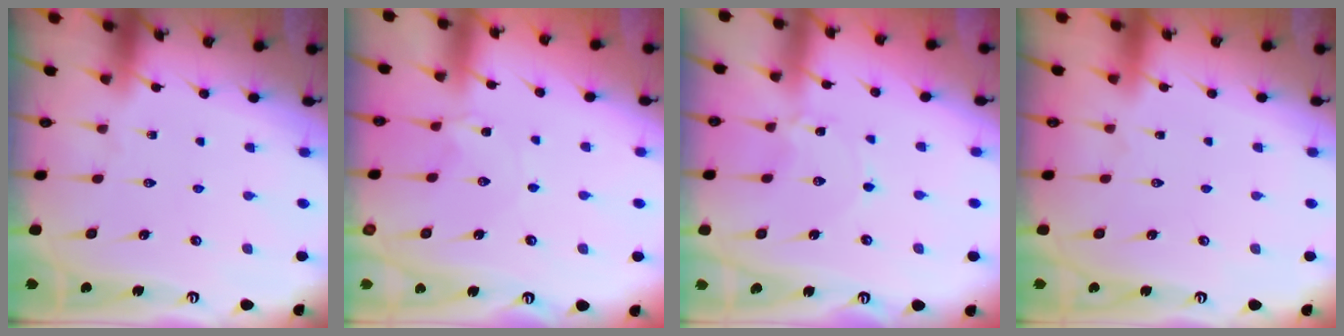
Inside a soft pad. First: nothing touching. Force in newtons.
{"total": 1.3, "press": 1.3, "slide": 0.3}
{"total": 1.4, "press": 1.4, "slide": 0.1}
{"total": 1.6, "press": 1.6, "slide": 0.1}